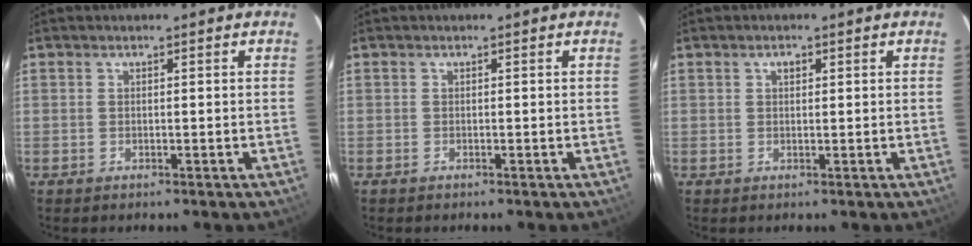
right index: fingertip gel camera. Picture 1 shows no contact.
{"total": 0.0}
{"total": 1.3, "force": [0.5, 0.9, 0.8], "torque": [-0.012, 0.004, 0.009]}